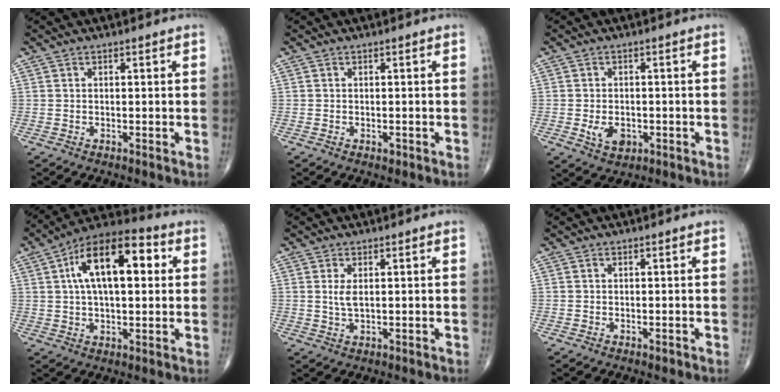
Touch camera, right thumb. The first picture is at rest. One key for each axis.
{"total": 0.8, "fx": -0.3, "fy": 0.5, "fz": 0.5, "tx": -0.008, "ty": -0.002, "tz": -0.003}
{"total": 4.6, "fx": -1.3, "fy": 3.1, "fz": 3.1, "tx": -0.046, "ty": -0.001, "tz": -0.014}
{"total": 17.0, "fx": 4.1, "fy": 8.0, "fz": 14.4, "tx": -0.221, "ty": 0.025, "tz": 0.058}
{"total": 2.6, "fx": 0.6, "fy": 1.1, "fz": 2.3, "tx": -0.049, "ty": -0.004, "tz": 0.016}
{"total": 0.5, "fx": -0.3, "fy": 0.3, "fz": 0.3, "tx": -0.004, "ty": 0.000, "tz": -0.005}